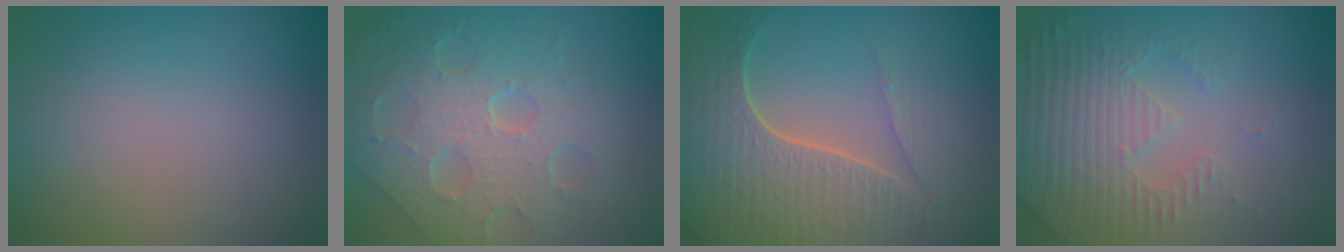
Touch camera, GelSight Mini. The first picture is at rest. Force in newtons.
{"total": 8.0, "press": 5.6, "slide": 5.7}
{"total": 7.5, "press": 5.6, "slide": 5.0}
{"total": 5.1, "press": 3.5, "slide": 3.8}